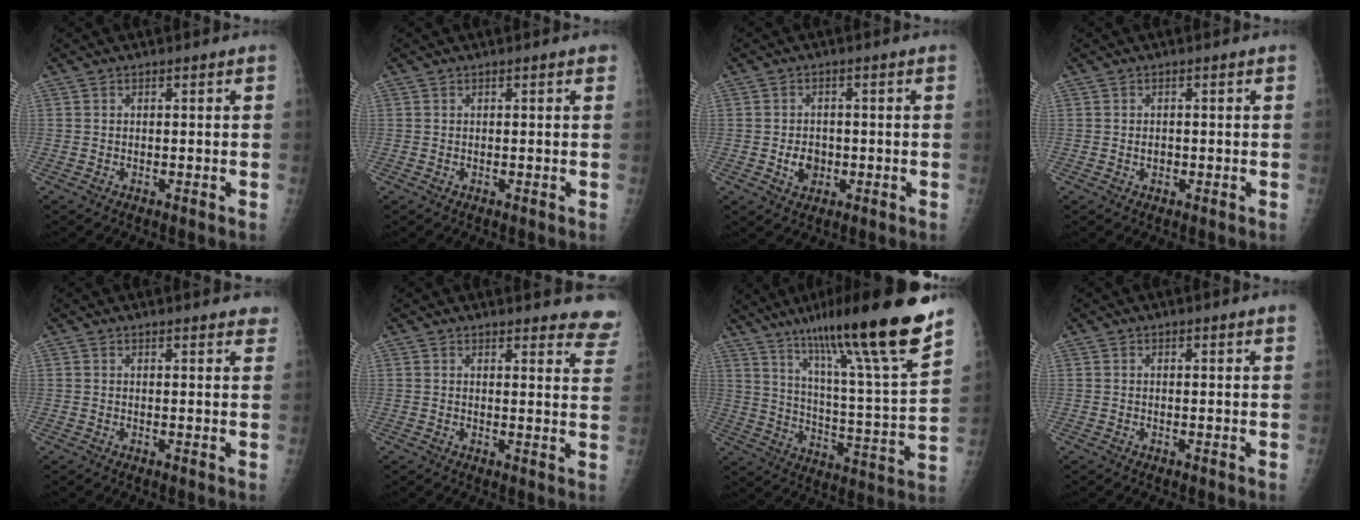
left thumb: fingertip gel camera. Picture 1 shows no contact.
{"total": 0.6, "force": [0.3, 0.1, 0.4], "torque": [-0.007, 0.001, 0.001]}
{"total": 3.9, "force": [-0.8, 3.1, 2.2], "torque": [-0.021, 0.004, -0.009]}
{"total": 1.2, "force": [-0.2, 1.0, 0.7], "torque": [-0.007, 0.002, -0.001]}
{"total": 4.4, "force": [4.0, 1.1, 1.5], "torque": [0.004, -0.012, 0.037]}
{"total": 10.7, "force": [10.4, 2.2, 1.8], "torque": [0.026, -0.076, 0.082]}
{"total": 24.9, "force": [17.4, 1.7, 17.7], "torque": [-0.264, -0.067, 0.277]}
{"total": 1.3, "force": [0.9, 0.0, 0.9], "torque": [-0.006, -0.001, 0.012]}